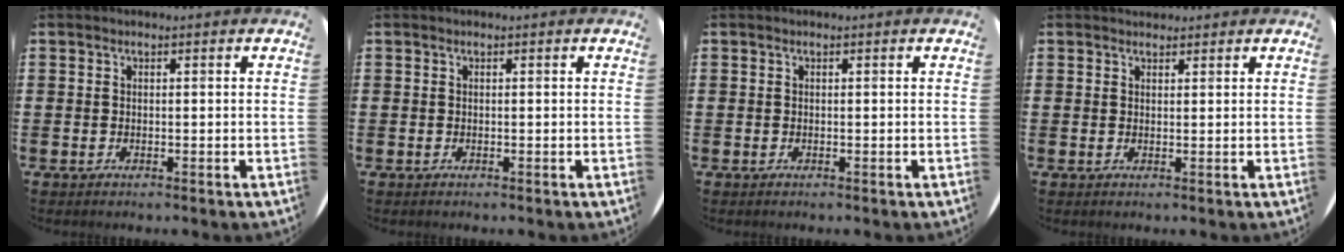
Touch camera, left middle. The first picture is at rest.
{"total": 0.0}
{"total": 0.0}
{"total": 1.2, "force": [1.1, 0.3, 0.0], "torque": [0.008, 0.001, 0.020]}